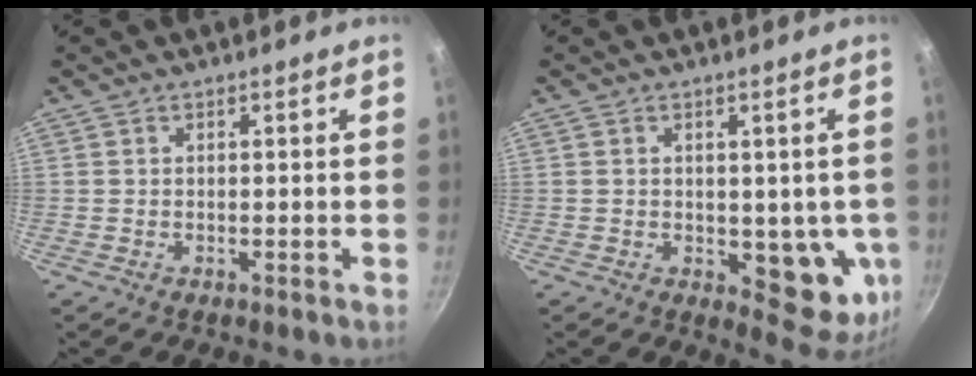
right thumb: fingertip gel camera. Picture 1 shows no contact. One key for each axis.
{"total": 10.5, "fx": -1.1, "fy": 5.7, "fz": 8.8, "tx": -0.063, "ty": -0.018, "tz": -0.008}